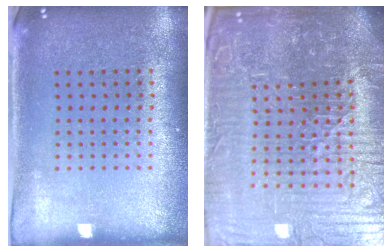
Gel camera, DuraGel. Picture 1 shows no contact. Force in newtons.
{"total": 7.4, "press": 6.7, "slide": 3.1}